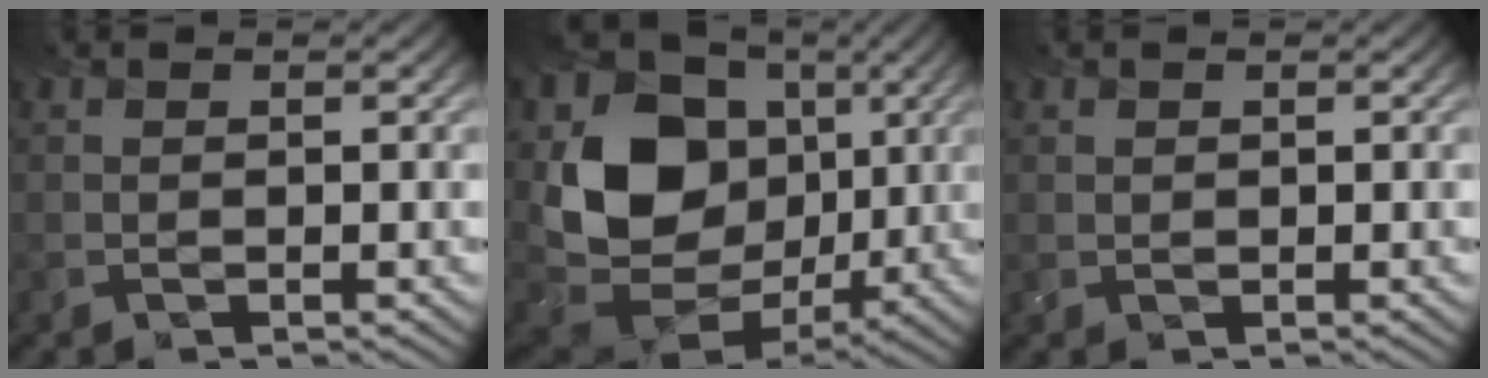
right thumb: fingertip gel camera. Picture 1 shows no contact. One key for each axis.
{"total": 16.1, "fx": 1.6, "fy": 13.1, "fz": 9.2, "tx": -0.211, "ty": -0.023, "tz": 0.037}
{"total": 0.6, "fx": 0.3, "fy": 0.5, "fz": 0.1, "tx": -0.005, "ty": -0.003, "tz": 0.008}